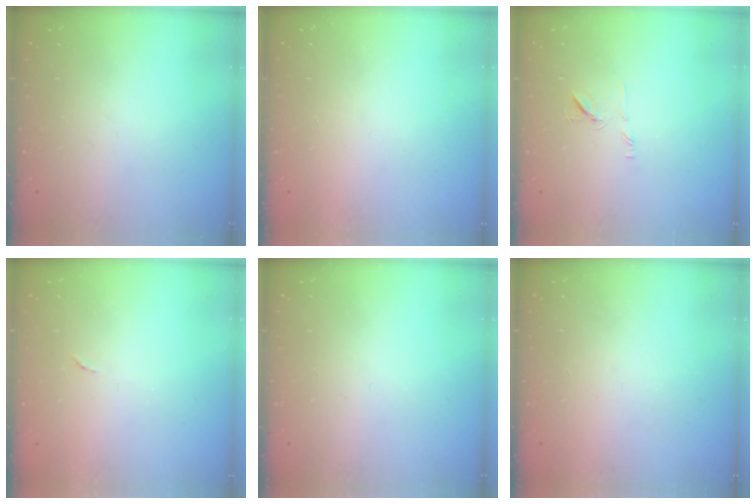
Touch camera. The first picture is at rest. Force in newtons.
{"total": 1.6, "press": 1.6, "slide": 0.1}
{"total": 7.5, "press": 7.4, "slide": 0.6}
{"total": 4.0, "press": 4.0, "slide": 0.3}
{"total": 0.0}
{"total": 1.5, "press": 1.5, "slide": 0.1}